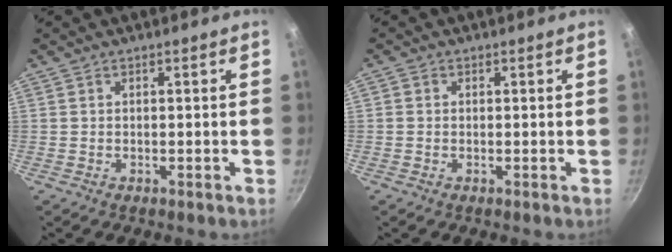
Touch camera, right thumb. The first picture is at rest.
{"total": 0.9, "force": [0.0, 0.8, 0.3], "torque": [-0.003, 0.003, -0.004]}